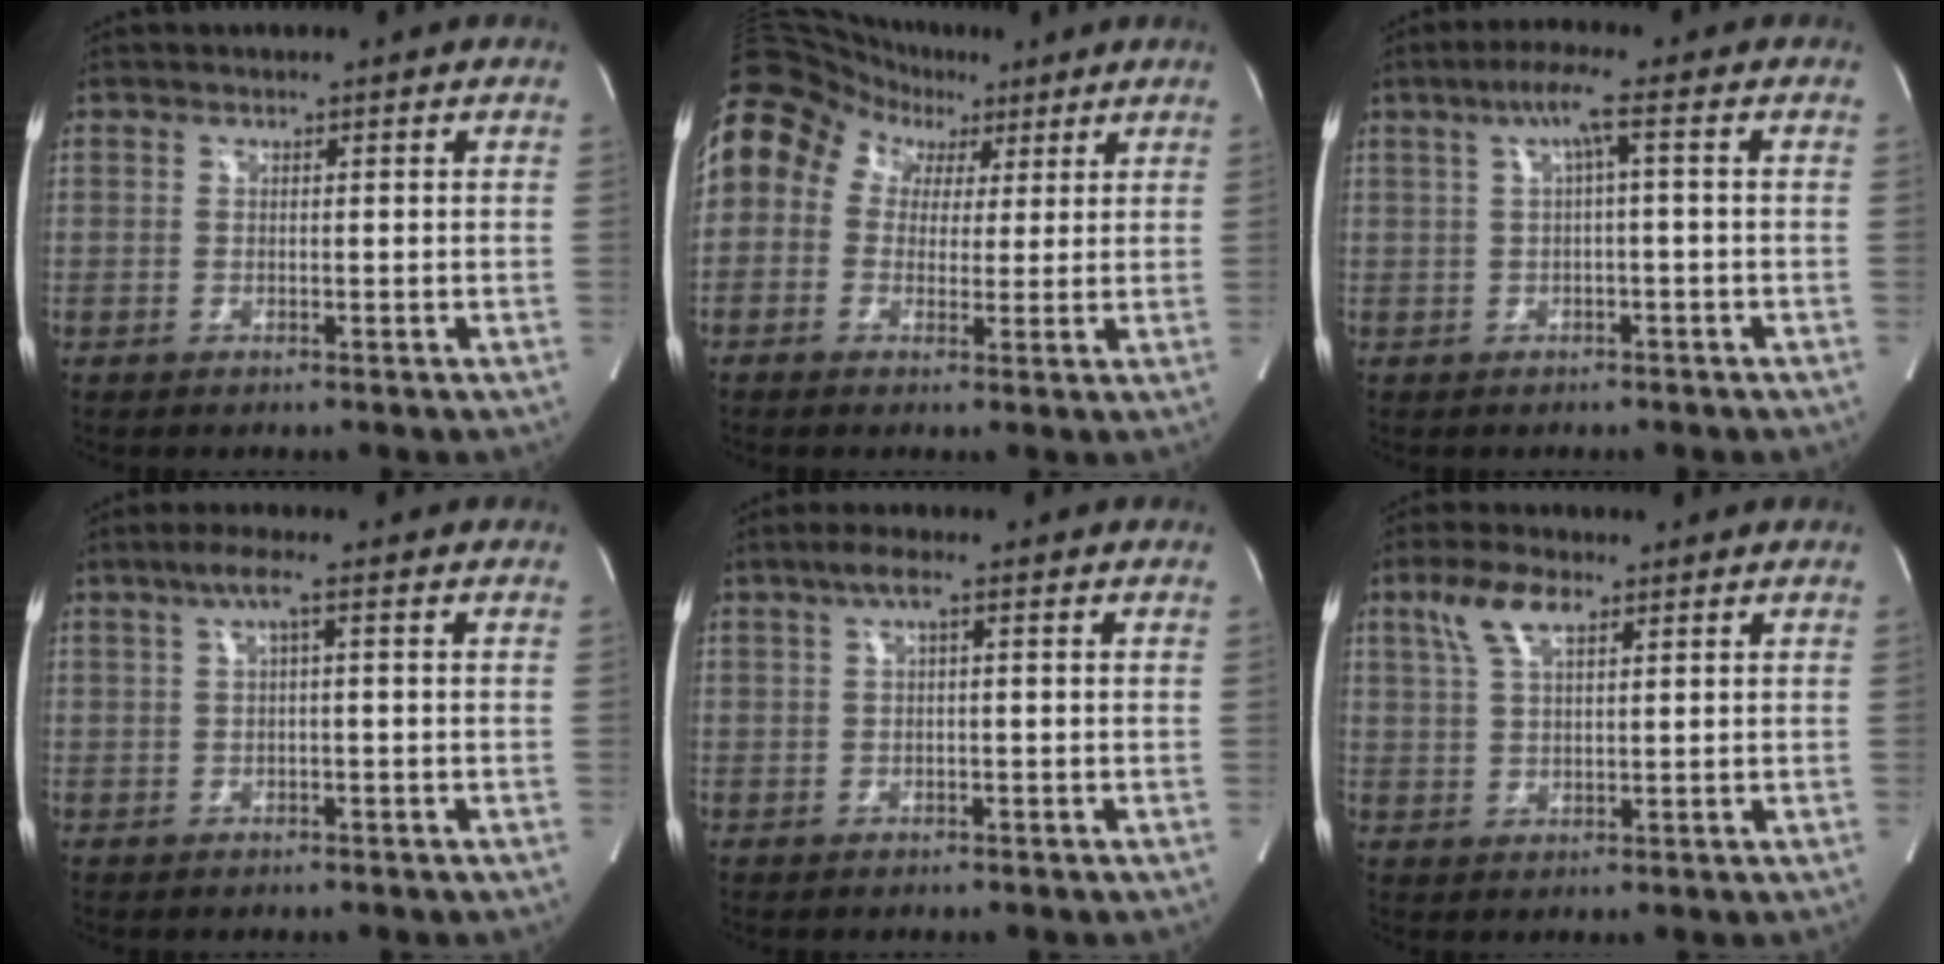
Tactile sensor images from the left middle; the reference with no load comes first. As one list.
[{"total": 12.1, "force": [5.1, 9.6, 5.4], "torque": [-0.102, 0.074, 0.084]}, {"total": 3.9, "force": [0.7, -0.5, 3.8], "torque": [-0.071, 0.015, 0.017]}, {"total": 2.8, "force": [0.9, -0.2, 2.6], "torque": [-0.054, 0.014, 0.019]}, {"total": 2.3, "force": [0.9, 0.1, 2.2], "torque": [-0.045, 0.013, 0.017]}, {"total": 5.7, "force": [3.2, 1.8, 4.4], "torque": [-0.100, 0.017, 0.066]}]